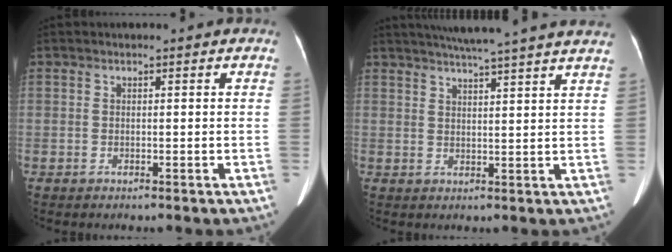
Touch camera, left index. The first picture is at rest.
{"total": 15.8, "force": [13.8, -1.0, 7.6], "torque": [-0.127, 0.005, 0.174]}